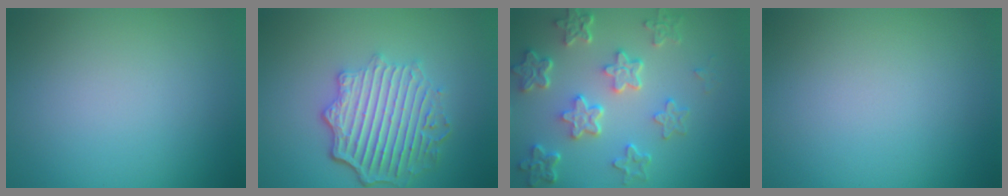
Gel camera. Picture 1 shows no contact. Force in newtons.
{"total": 6.0, "press": 4.6, "slide": 3.8}
{"total": 5.9, "press": 4.4, "slide": 3.9}
{"total": 0.0}